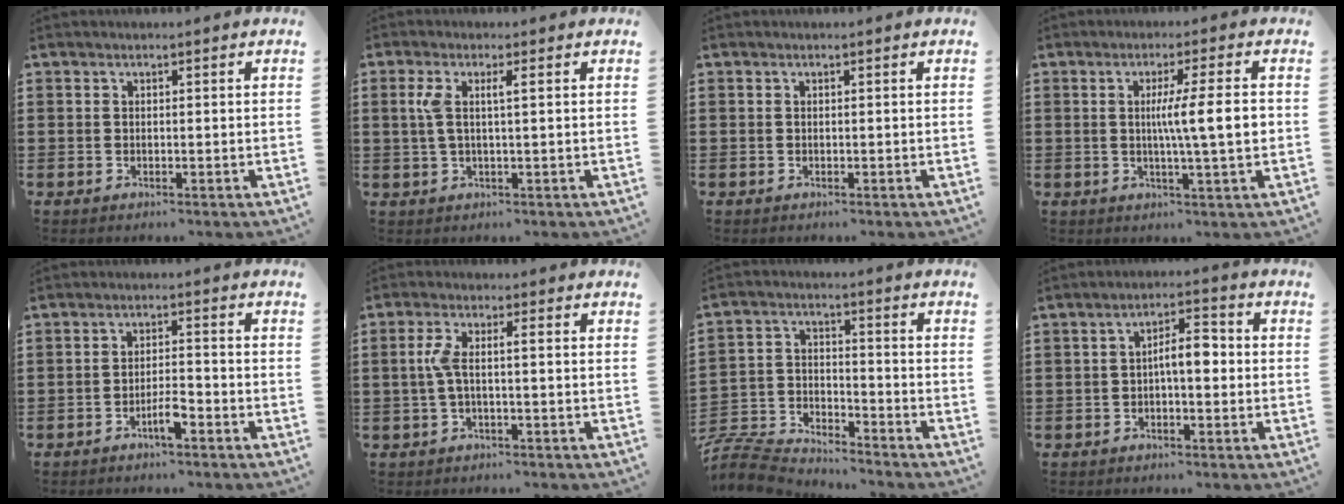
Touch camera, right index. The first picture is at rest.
{"total": 3.4, "force": [0.6, 0.5, 3.3], "torque": [-0.074, -0.001, 0.005]}
{"total": 0.0}
{"total": 7.8, "force": [0.4, 0.2, 7.8], "torque": [-0.133, -0.006, -0.001]}
{"total": 3.8, "force": [-2.3, 0.7, 3.0], "torque": [-0.057, 0.003, -0.044]}
{"total": 4.1, "force": [-0.4, 0.7, 4.0], "torque": [-0.096, -0.006, -0.018]}
{"total": 6.9, "force": [-6.8, 1.1, 0.8], "torque": [-0.040, 0.001, -0.144]}
{"total": 4.5, "force": [-0.6, 1.5, 4.2], "torque": [-0.076, 0.011, -0.014]}